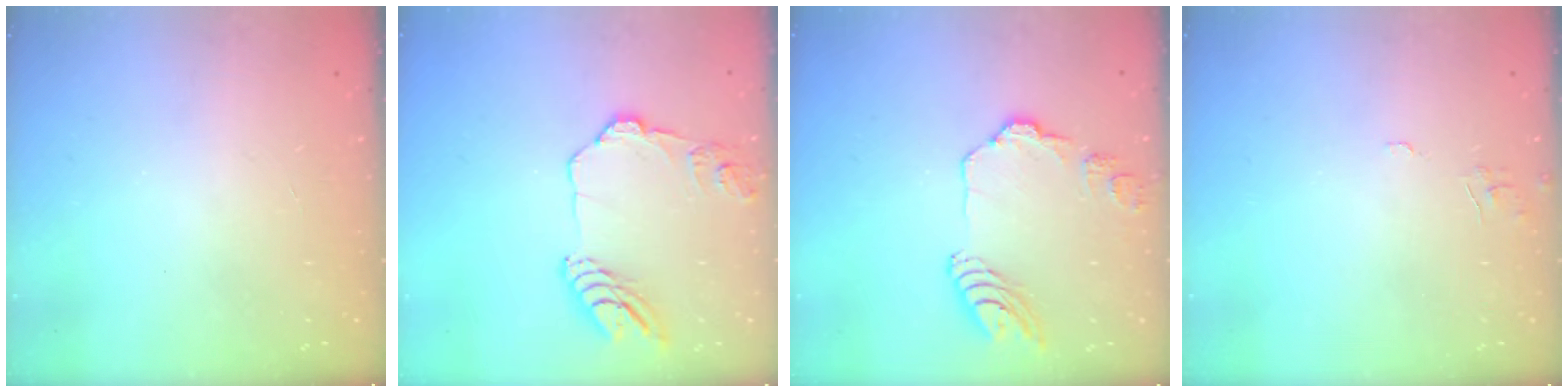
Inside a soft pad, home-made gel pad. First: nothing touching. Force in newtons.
{"total": 13.9, "press": 13.8, "slide": 1.3}
{"total": 13.1, "press": 13.0, "slide": 1.2}
{"total": 4.9, "press": 4.8, "slide": 0.4}